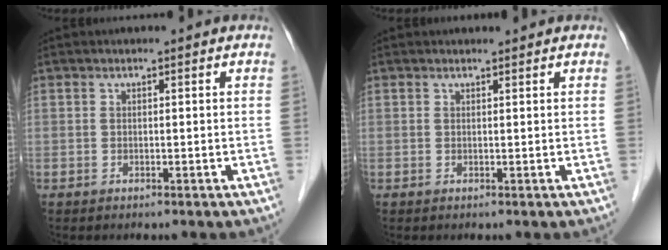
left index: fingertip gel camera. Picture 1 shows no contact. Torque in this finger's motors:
{"motor_torque": [0.11, -0.09, 0.01, -0.01]}